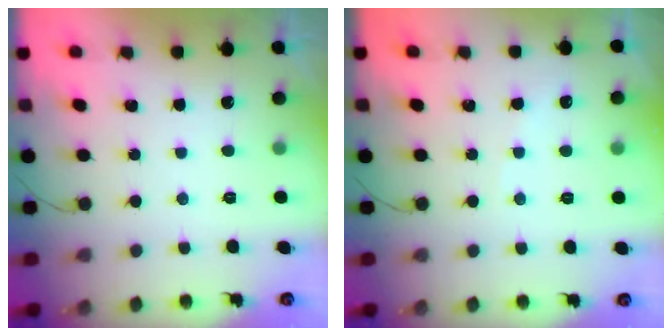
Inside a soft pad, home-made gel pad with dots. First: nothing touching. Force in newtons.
{"total": 1.8, "press": 1.7, "slide": 0.3}